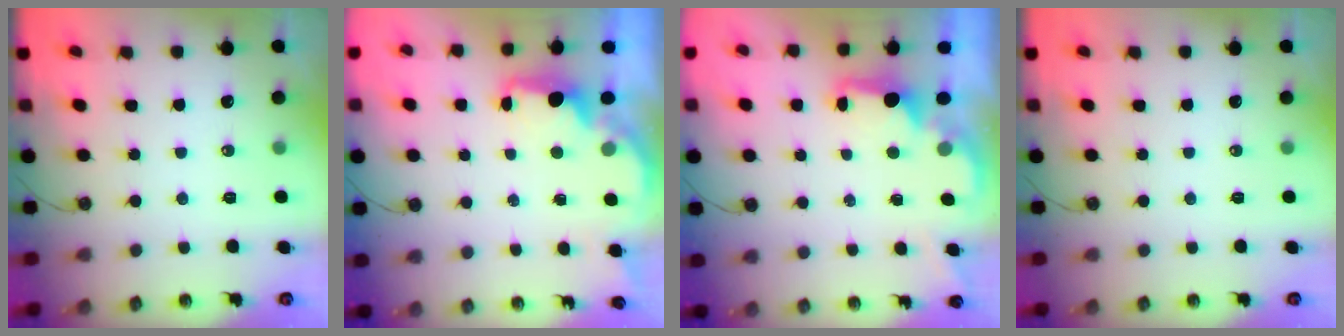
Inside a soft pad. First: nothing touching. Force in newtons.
{"total": 2.4, "press": 2.3, "slide": 0.8}
{"total": 1.9, "press": 1.7, "slide": 0.7}
{"total": 0.0}